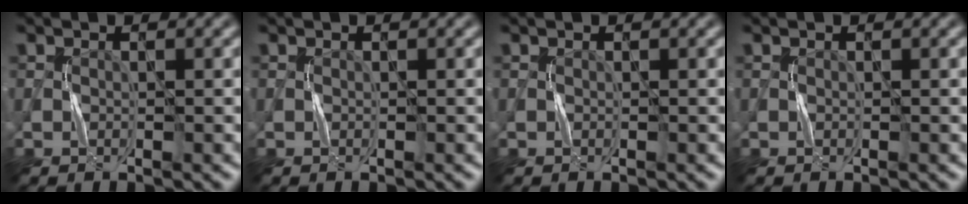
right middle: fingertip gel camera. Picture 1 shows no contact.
{"total": 0.0}
{"total": 0.0}
{"total": 0.0}